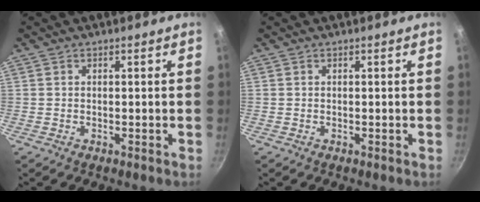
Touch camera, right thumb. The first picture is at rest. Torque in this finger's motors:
{"motor_torque": [0.01, 0.00, 0.00, 0.00, 0.00]}